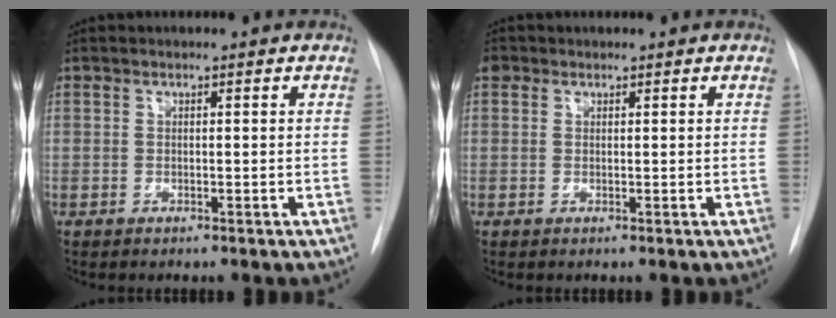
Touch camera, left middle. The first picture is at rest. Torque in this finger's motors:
{"motor_torque": [0.01, -0.01, 0.00, 0.00]}